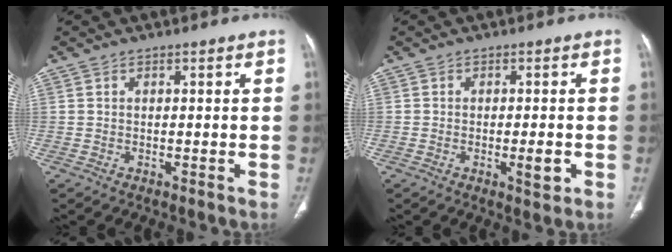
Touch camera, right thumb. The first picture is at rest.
{"total": 3.4, "force": [-1.0, 1.0, 3.1], "torque": [-0.041, -0.001, -0.015]}